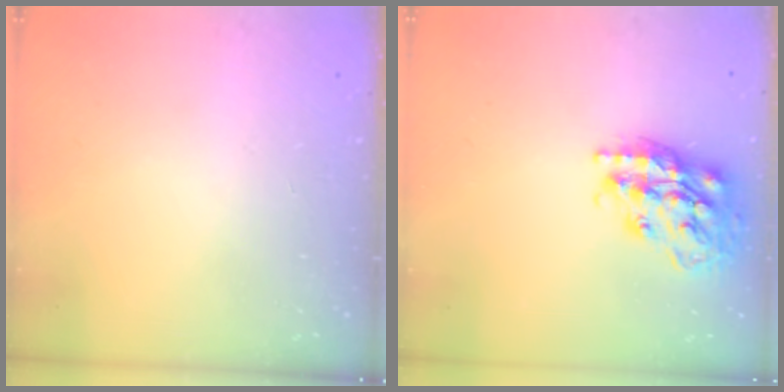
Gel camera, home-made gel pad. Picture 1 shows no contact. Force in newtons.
{"total": 19.6, "press": 19.5, "slide": 1.7}